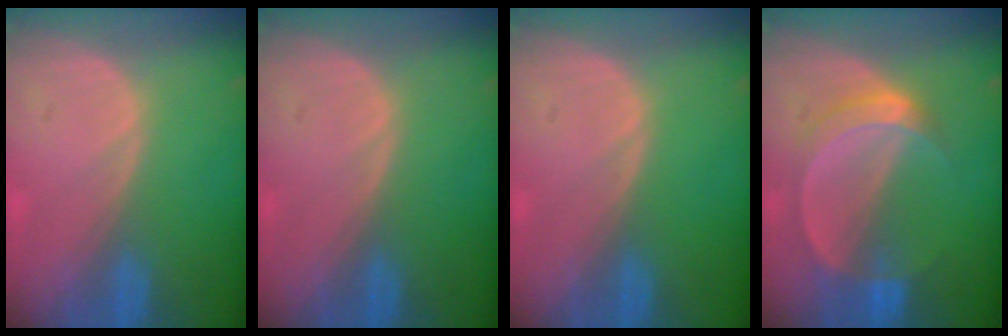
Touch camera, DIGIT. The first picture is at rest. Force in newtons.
{"total": 0.0}
{"total": 0.0}
{"total": 5.7, "press": 5.2, "slide": 2.4}